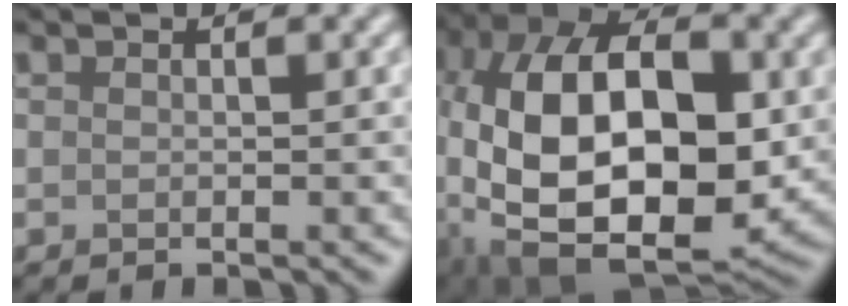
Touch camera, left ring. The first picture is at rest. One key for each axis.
{"total": 16.6, "fx": -1.6, "fy": 9.3, "fz": 13.7, "tx": -0.248, "ty": 0.005, "tz": -0.034}